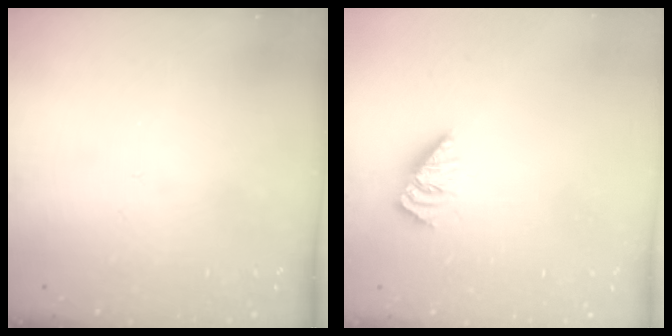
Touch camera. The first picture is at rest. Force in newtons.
{"total": 0.7, "press": 0.7, "slide": 0.1}